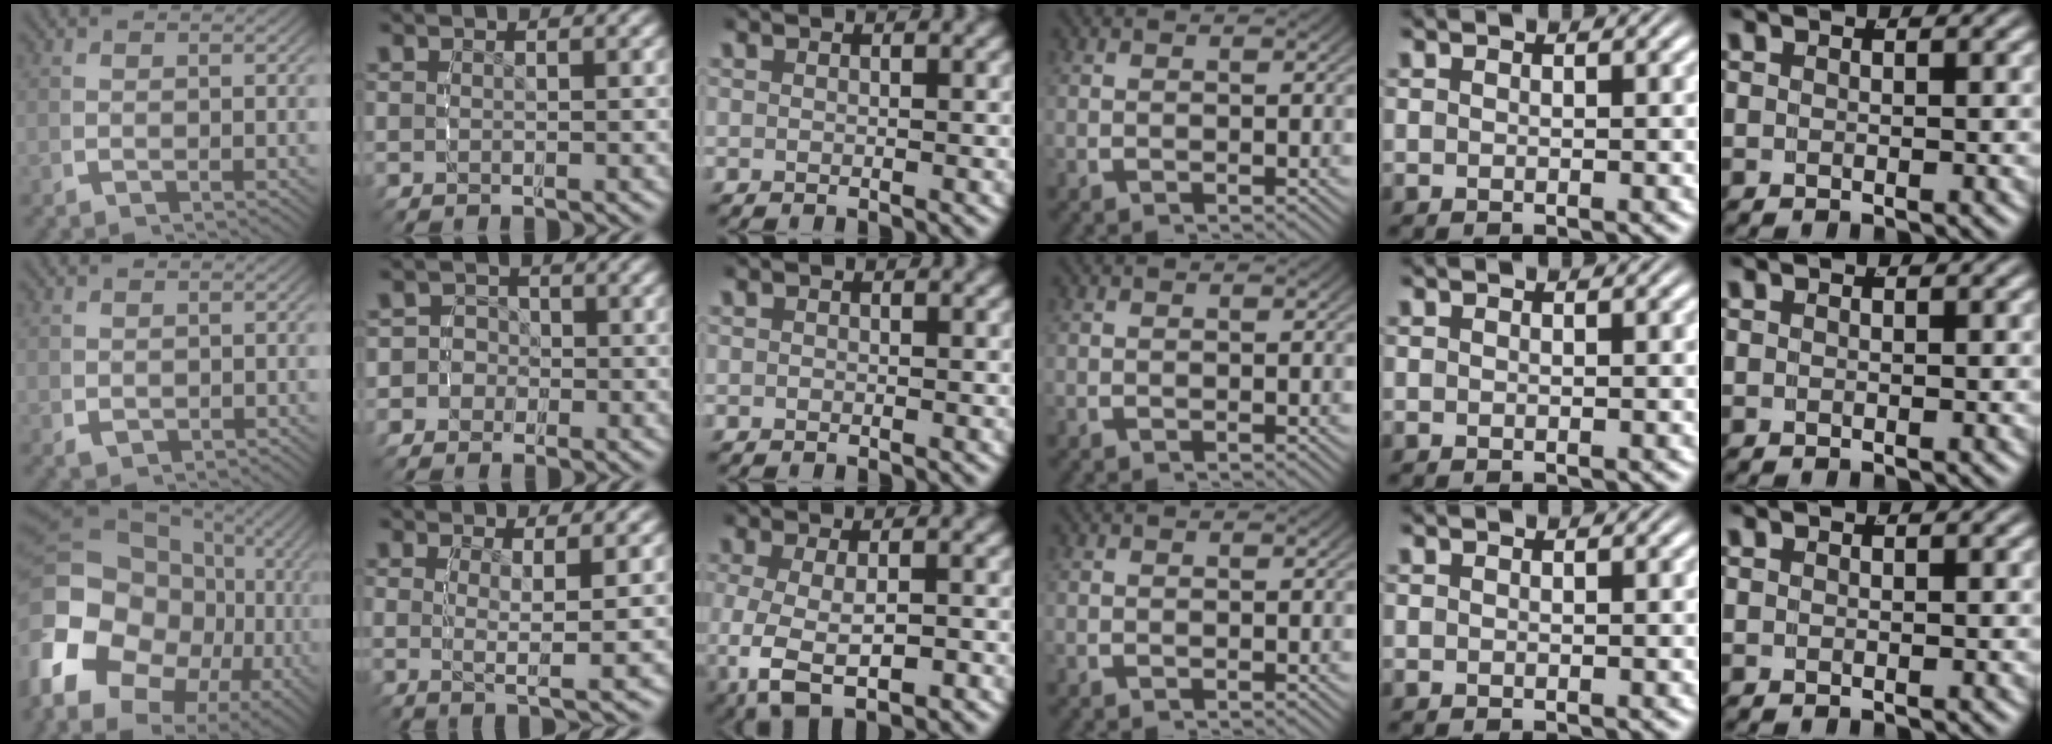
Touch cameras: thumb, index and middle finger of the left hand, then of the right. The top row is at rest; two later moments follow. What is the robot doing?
{"motion": "grasp_and_lifting", "object": "backpack"}